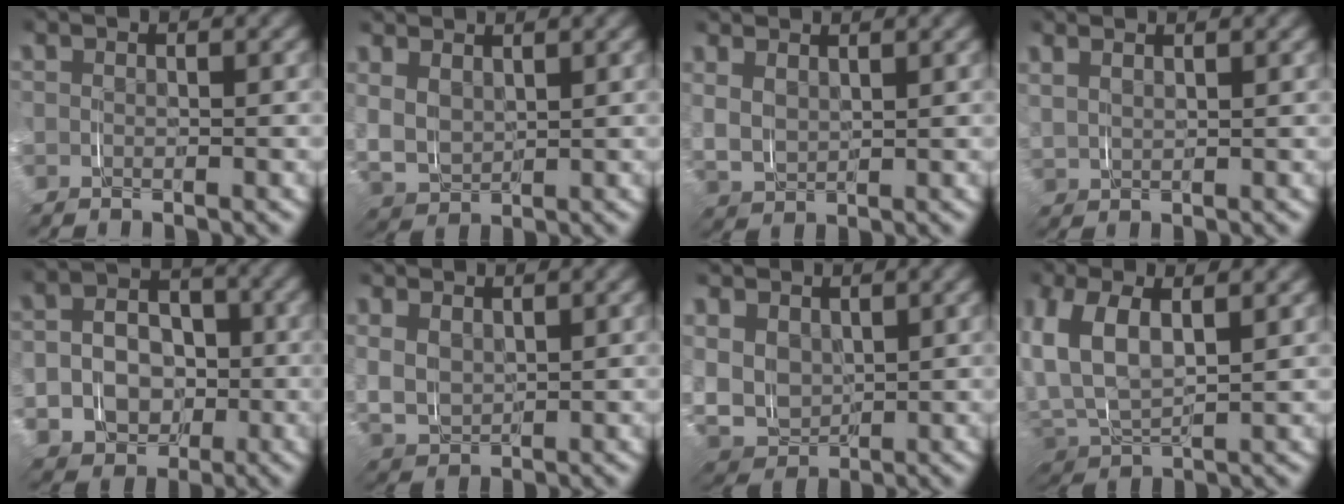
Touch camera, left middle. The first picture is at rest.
{"total": 4.1, "force": [2.4, 3.2, 0.8], "torque": [-0.034, -0.007, 0.039]}
{"total": 2.6, "force": [2.3, 1.1, 0.0], "torque": [-0.010, -0.001, 0.042]}
{"total": 2.0, "force": [2.0, -0.1, 0.1], "torque": [0.001, 0.004, 0.036]}
{"total": 5.2, "force": [-1.6, 4.8, 1.3], "torque": [0.011, -0.023, -0.025]}
{"total": 3.5, "force": [2.4, 2.5, 0.4], "torque": [-0.021, -0.004, 0.039]}
{"total": 6.0, "force": [2.2, 5.4, 1.6], "torque": [-0.045, -0.024, 0.035]}
{"total": 4.4, "force": [1.9, 3.0, 2.6], "torque": [-0.083, -0.012, 0.033]}